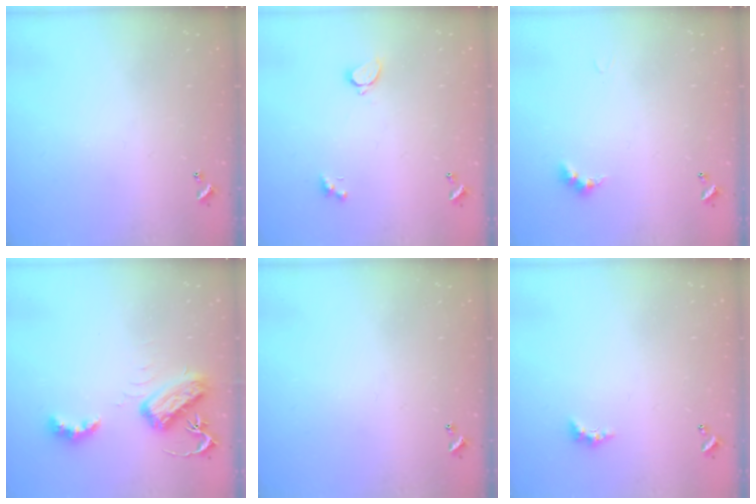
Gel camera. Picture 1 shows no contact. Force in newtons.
{"total": 1.0, "press": 0.8, "slide": 0.6}
{"total": 2.8, "press": 2.8, "slide": 0.5}
{"total": 6.7, "press": 6.7, "slide": 0.5}
{"total": 0.0}
{"total": 2.1, "press": 2.0, "slide": 0.7}